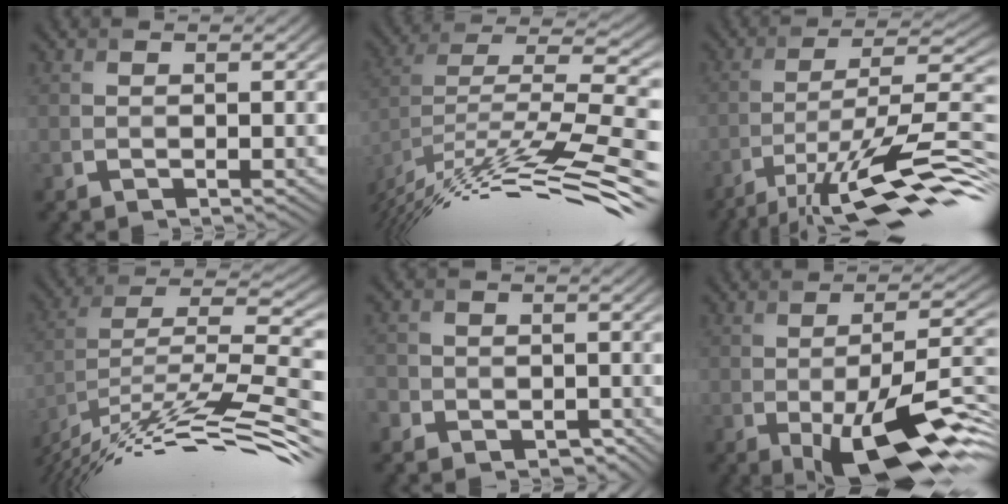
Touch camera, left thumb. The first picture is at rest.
{"total": 14.8, "force": [-7.9, 3.2, 12.1], "torque": [-0.230, 0.031, -0.140]}
{"total": 14.7, "force": [-8.3, 3.4, 11.6], "torque": [-0.199, -0.005, -0.138]}
{"total": 15.4, "force": [-9.6, 3.3, 11.7], "torque": [-0.224, 0.034, -0.174]}
{"total": 4.5, "force": [-3.2, 3.1, 0.6], "torque": [-0.003, -0.002, -0.052]}
{"total": 13.1, "force": [-4.8, 4.0, 11.5], "torque": [-0.183, -0.016, -0.072]}